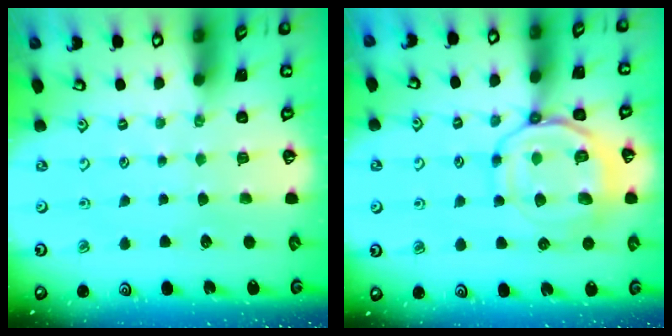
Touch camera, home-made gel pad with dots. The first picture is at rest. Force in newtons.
{"total": 13.3, "press": 13.2, "slide": 1.3}